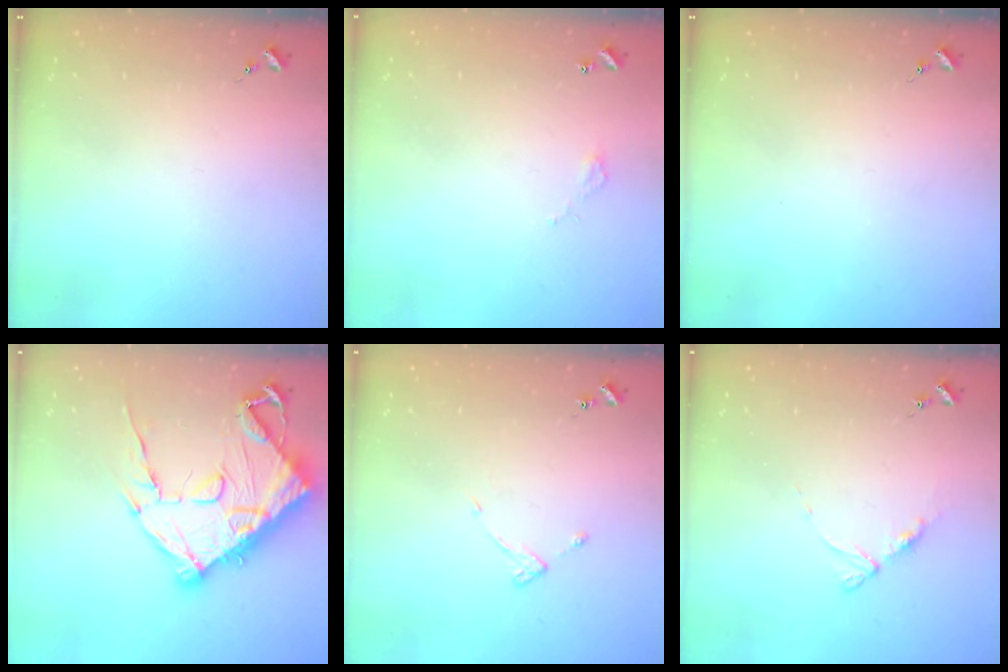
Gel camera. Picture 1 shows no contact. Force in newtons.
{"total": 2.8, "press": 2.8, "slide": 0.2}
{"total": 0.0}
{"total": 20.9, "press": 20.8, "slide": 2.3}
{"total": 3.6, "press": 3.6, "slide": 0.5}
{"total": 6.9, "press": 6.8, "slide": 0.7}